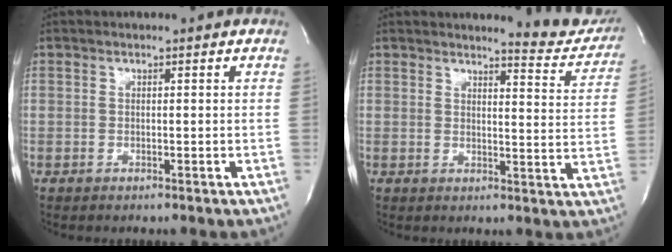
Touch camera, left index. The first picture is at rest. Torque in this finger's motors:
{"motor_torque": [-0.71, -0.68, 0.18, 0.03]}